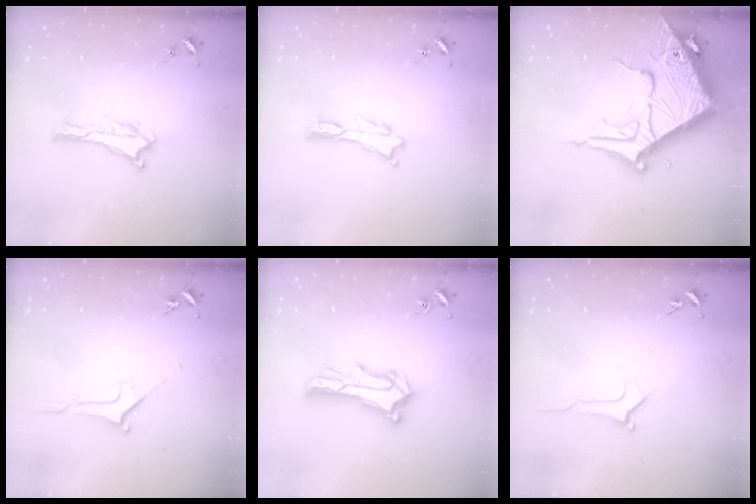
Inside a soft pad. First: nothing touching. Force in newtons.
{"total": 0.0}
{"total": 14.6, "press": 14.5, "slide": 1.6}
{"total": 1.8, "press": 1.7, "slide": 0.2}
{"total": 9.8, "press": 9.7, "slide": 0.7}
{"total": 1.0, "press": 1.0, "slide": 0.0}